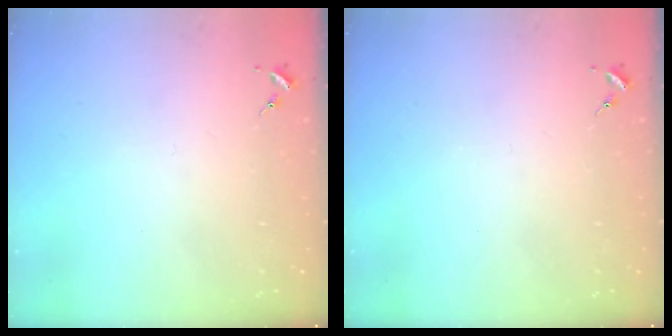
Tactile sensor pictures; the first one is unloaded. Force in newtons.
{"total": 0.0}